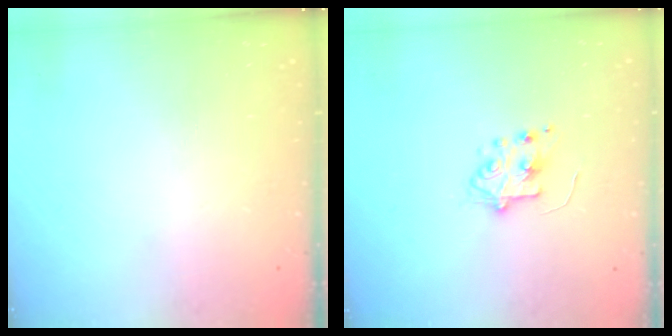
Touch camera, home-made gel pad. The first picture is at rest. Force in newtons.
{"total": 5.8, "press": 5.8, "slide": 0.6}